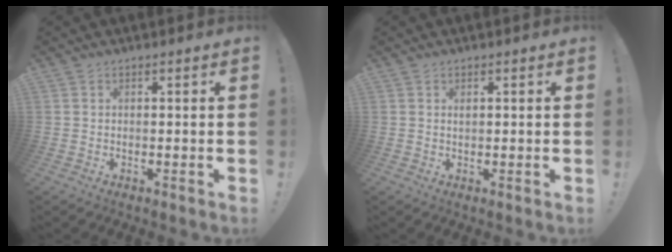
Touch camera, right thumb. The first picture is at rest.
{"total": 0.6, "force": [0.2, 0.4, 0.5], "torque": [-0.007, 0.000, 0.003]}